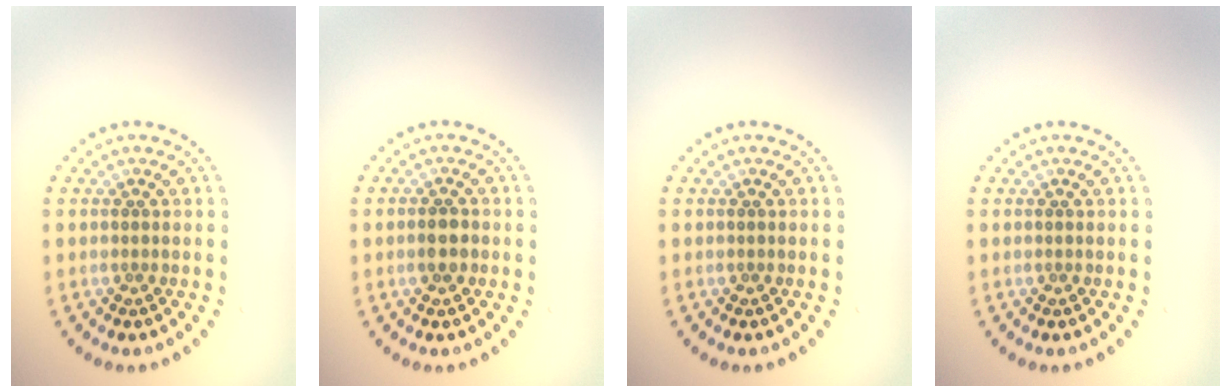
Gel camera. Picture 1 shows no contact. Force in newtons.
{"total": 1.8, "press": 1.7, "slide": 0.5}
{"total": 0.0}
{"total": 0.0}